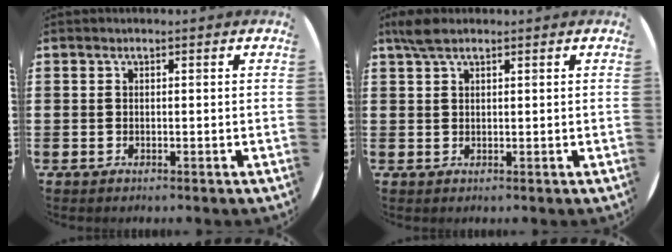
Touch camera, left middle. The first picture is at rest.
{"total": 2.6, "force": [1.9, 0.8, 1.6], "torque": [-0.036, 0.004, 0.035]}